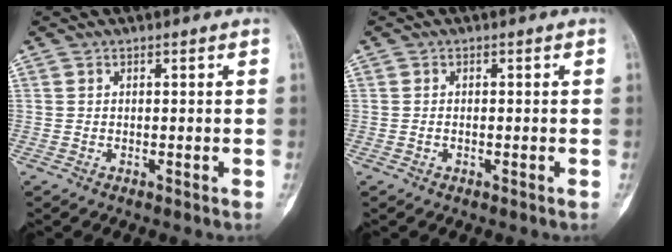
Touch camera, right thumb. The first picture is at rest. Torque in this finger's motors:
{"motor_torque": [-0.63, 0.04, 0.41, 0.07, -0.03]}